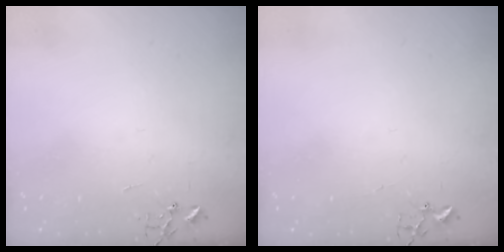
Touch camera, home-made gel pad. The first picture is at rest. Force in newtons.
{"total": 1.7, "press": 1.6, "slide": 0.2}